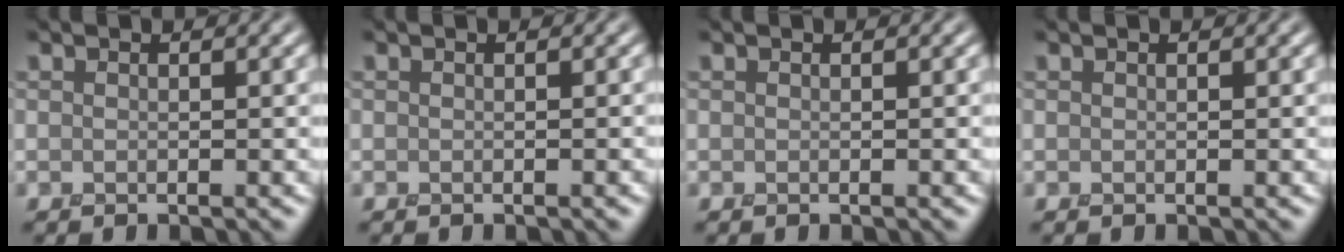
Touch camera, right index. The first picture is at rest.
{"total": 0.7, "force": [-0.5, 0.1, 0.5], "torque": [-0.009, -0.004, -0.007]}
{"total": 0.0}
{"total": 0.0}